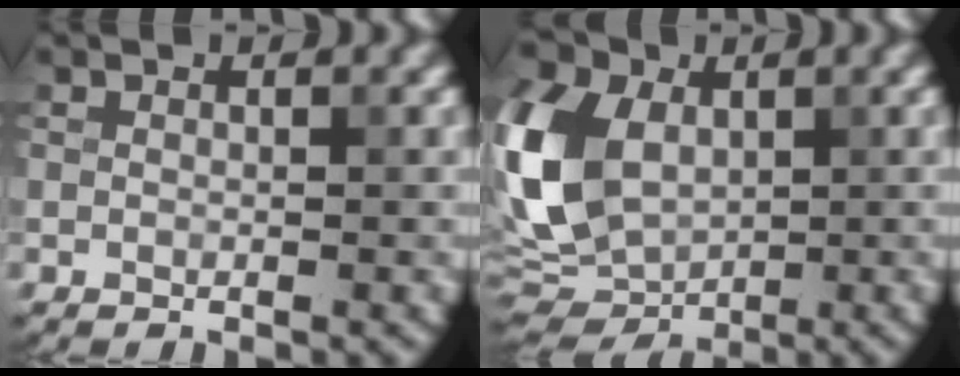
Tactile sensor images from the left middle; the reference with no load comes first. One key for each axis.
{"total": 12.2, "fx": 1.3, "fy": 8.5, "fz": 8.6, "tx": -0.206, "ty": 0.011, "tz": 0.007}